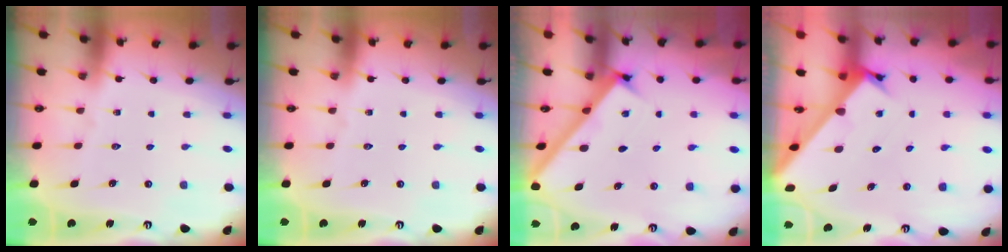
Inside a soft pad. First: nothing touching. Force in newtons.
{"total": 0.0}
{"total": 2.7, "press": 2.6, "slide": 0.3}
{"total": 2.6, "press": 2.6, "slide": 0.2}